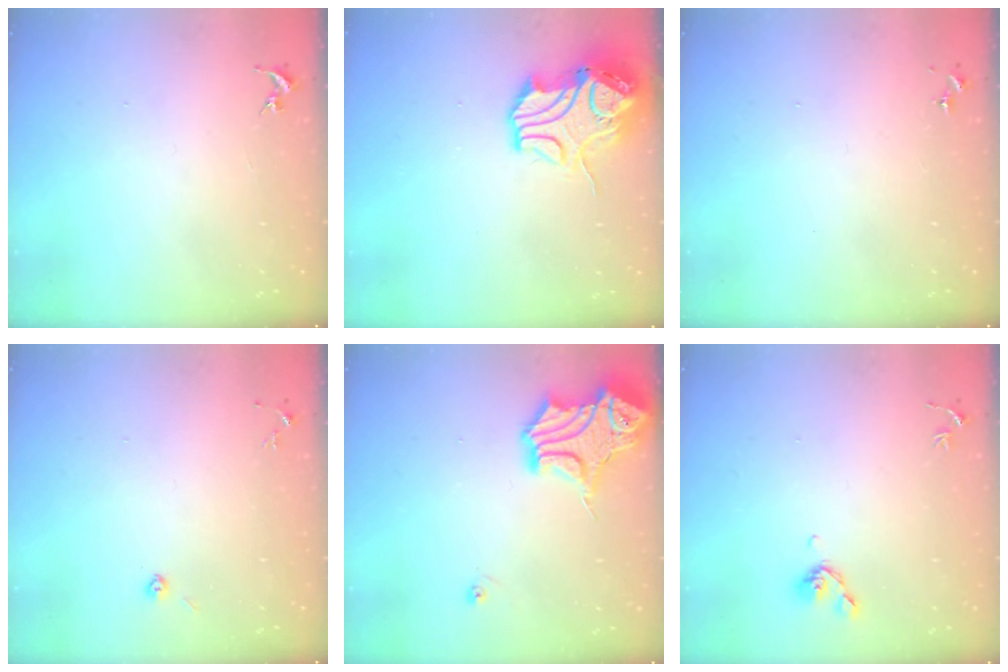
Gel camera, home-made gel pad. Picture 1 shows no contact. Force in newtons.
{"total": 12.4, "press": 12.2, "slide": 1.9}
{"total": 0.0}
{"total": 2.9, "press": 2.8, "slide": 1.0}
{"total": 16.1, "press": 16.0, "slide": 2.0}
{"total": 6.4, "press": 6.3, "slide": 1.3}